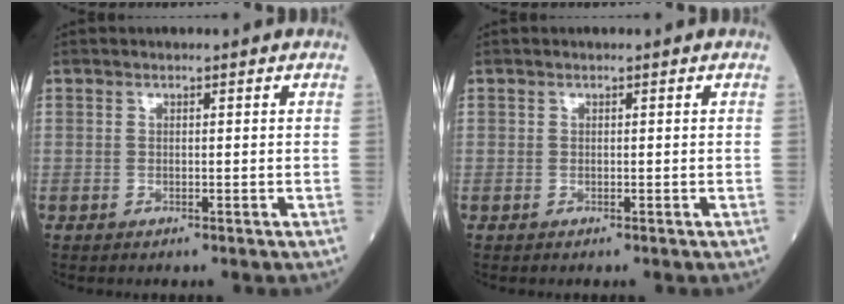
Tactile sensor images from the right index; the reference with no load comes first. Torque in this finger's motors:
{"motor_torque": [0.08, 0.03, -0.07, -0.01]}